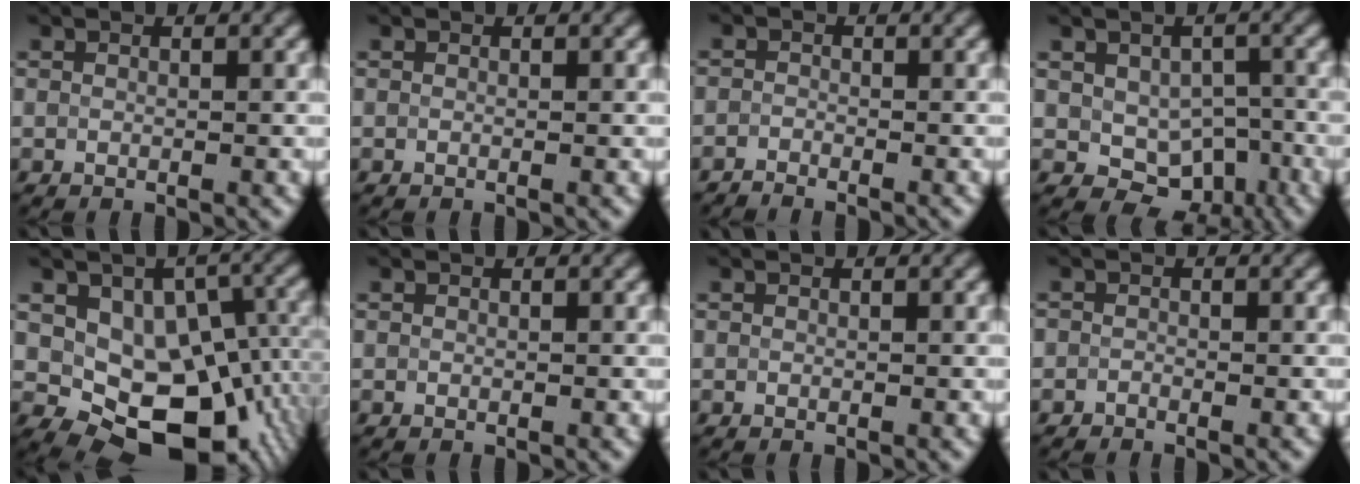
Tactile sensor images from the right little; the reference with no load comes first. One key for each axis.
{"total": 0.0}
{"total": 1.8, "fx": -1.6, "fy": 0.8, "fz": -0.5, "tx": 0.020, "ty": 0.000, "tz": -0.033}
{"total": 5.7, "fx": -1.7, "fy": 4.0, "fz": 3.7, "tx": -0.047, "ty": -0.009, "tz": -0.014}
{"total": 11.7, "fx": -1.7, "fy": 7.9, "fz": 8.5, "tx": -0.116, "ty": -0.022, "tz": -0.016}
{"total": 0.0}
{"total": 0.0}
{"total": 0.6, "fx": -0.5, "fy": 0.1, "fz": -0.3, "tx": 0.005, "ty": -0.003, "tz": -0.008}